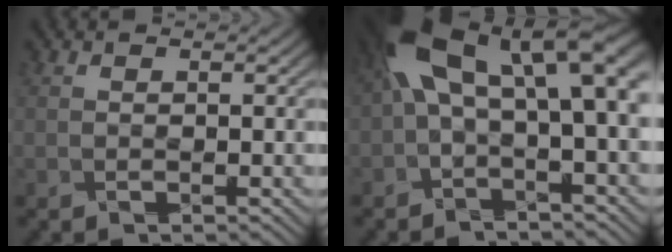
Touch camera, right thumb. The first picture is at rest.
{"total": 12.9, "force": [2.0, 5.6, 11.4], "torque": [-0.217, 0.007, 0.032]}